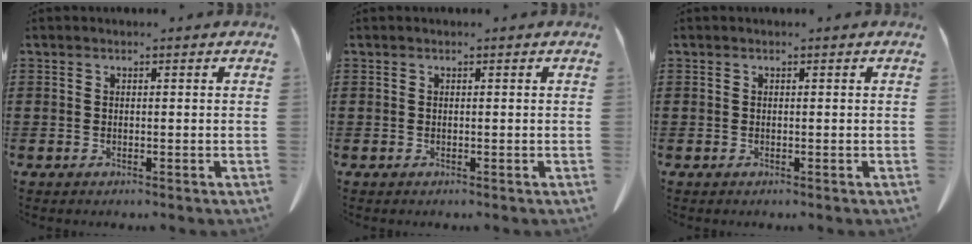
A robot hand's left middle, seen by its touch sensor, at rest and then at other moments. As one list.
[{"total": 0.0}, {"total": 0.0}]